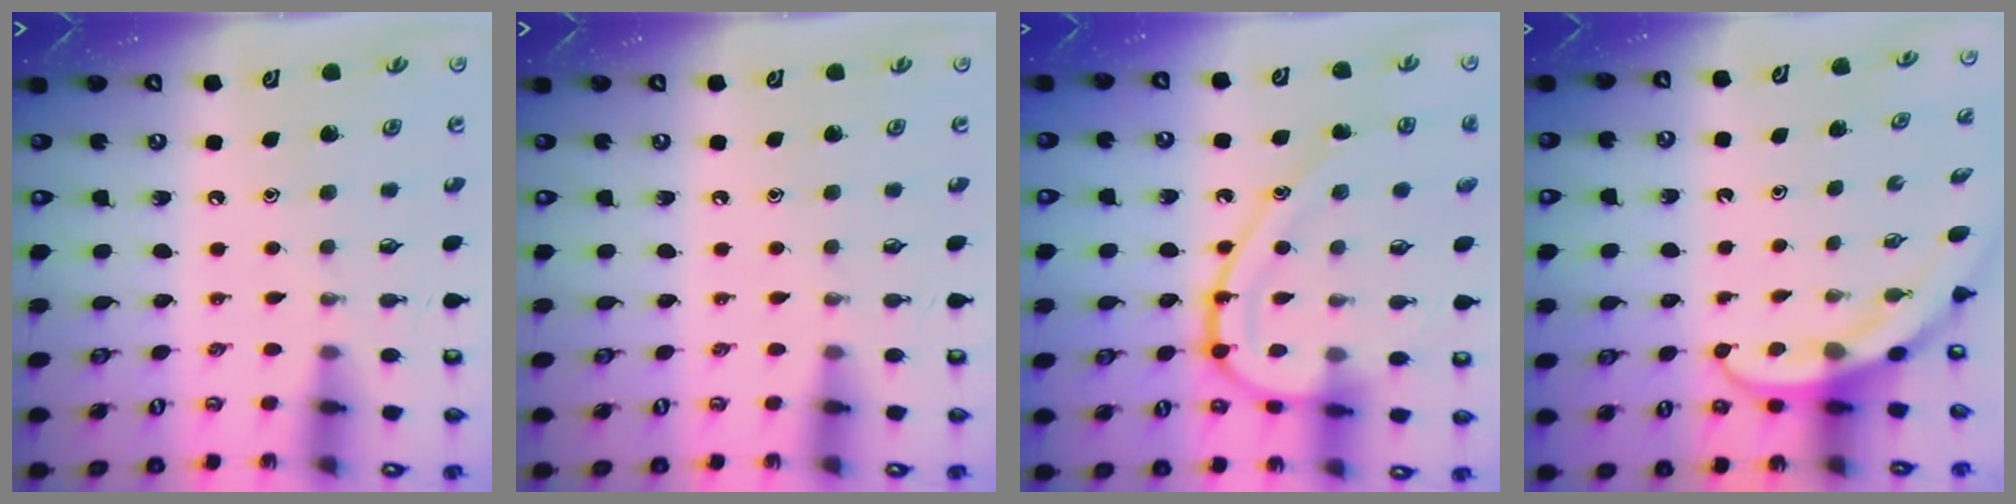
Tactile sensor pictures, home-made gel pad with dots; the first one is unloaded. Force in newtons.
{"total": 0.0}
{"total": 14.7, "press": 14.7, "slide": 0.4}
{"total": 3.9, "press": 3.9, "slide": 0.3}